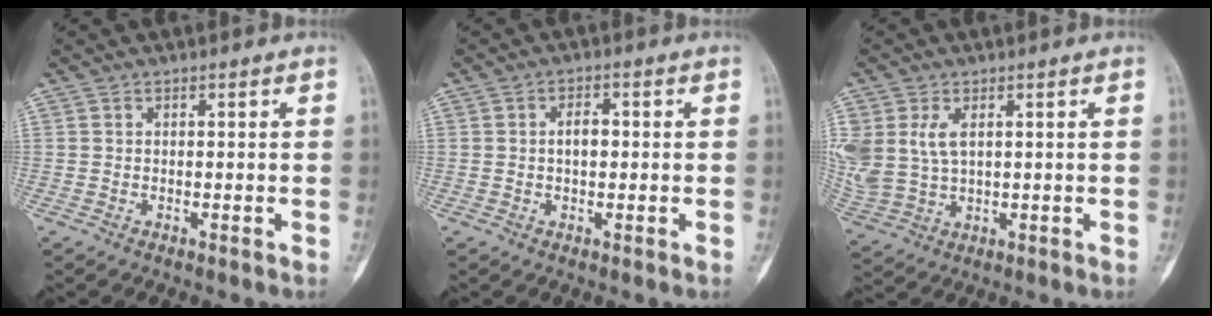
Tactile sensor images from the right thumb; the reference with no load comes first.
{"total": 3.1, "force": [0.2, 1.8, 2.5], "torque": [-0.037, 0.006, 0.004]}
{"total": 9.4, "force": [2.6, 6.0, 6.8], "torque": [-0.156, -0.002, 0.066]}